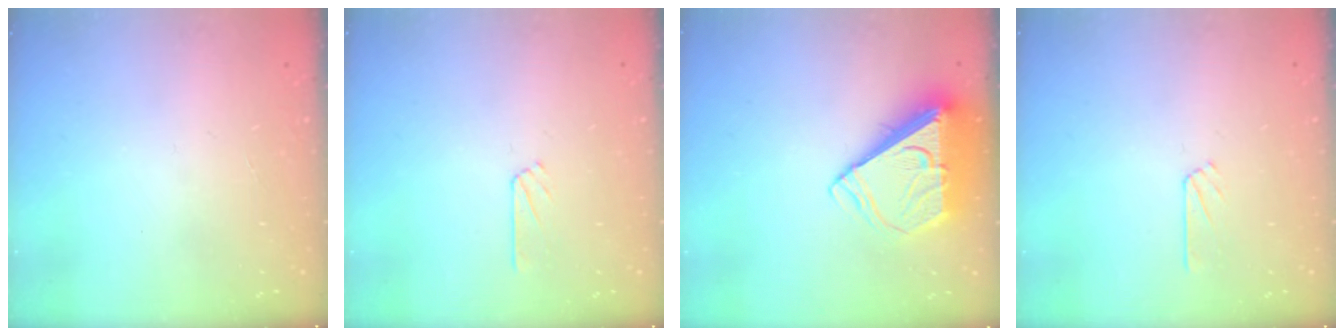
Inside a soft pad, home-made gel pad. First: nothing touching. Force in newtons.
{"total": 2.5, "press": 2.5, "slide": 0.2}
{"total": 9.4, "press": 9.3, "slide": 1.4}
{"total": 2.5, "press": 2.5, "slide": 0.2}